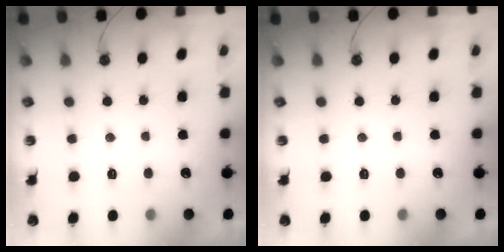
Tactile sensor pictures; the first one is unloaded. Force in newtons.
{"total": 0.0}